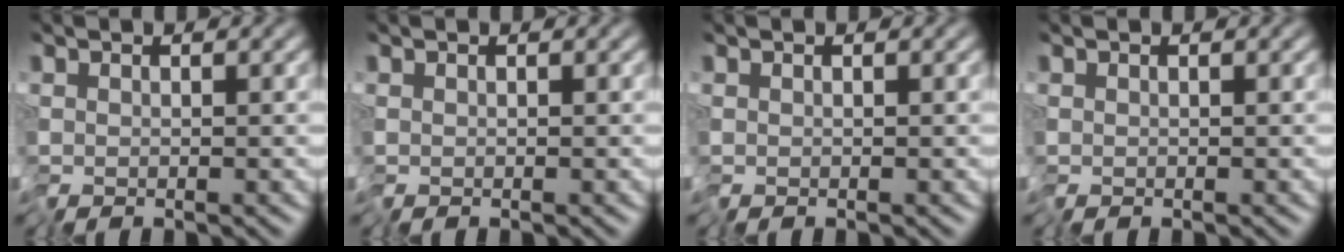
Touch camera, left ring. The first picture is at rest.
{"total": 0.0}
{"total": 0.0}
{"total": 0.0}